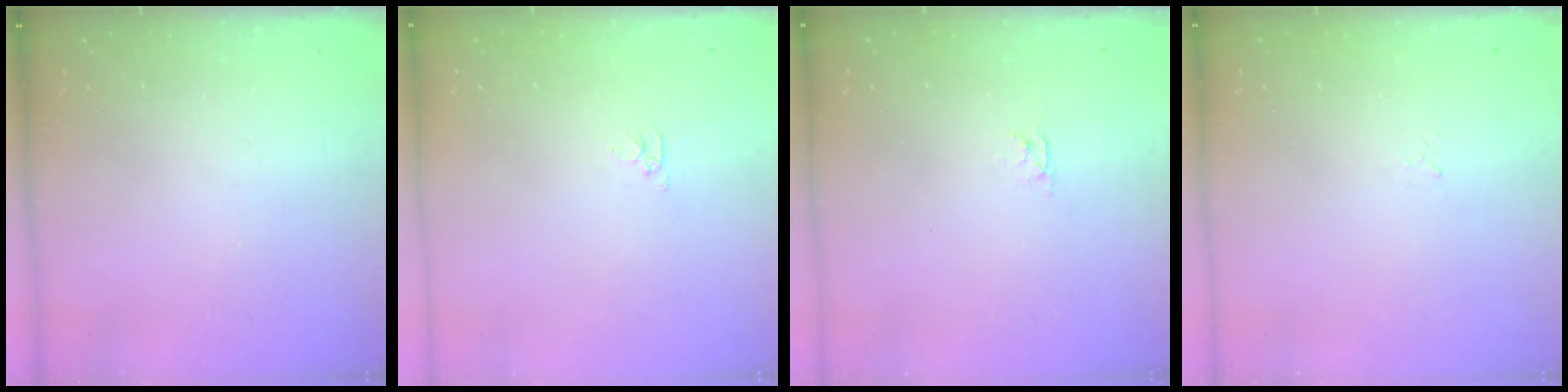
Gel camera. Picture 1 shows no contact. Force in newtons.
{"total": 2.8, "press": 2.7, "slide": 0.4}
{"total": 2.8, "press": 2.8, "slide": 0.3}
{"total": 1.5, "press": 1.5, "slide": 0.2}